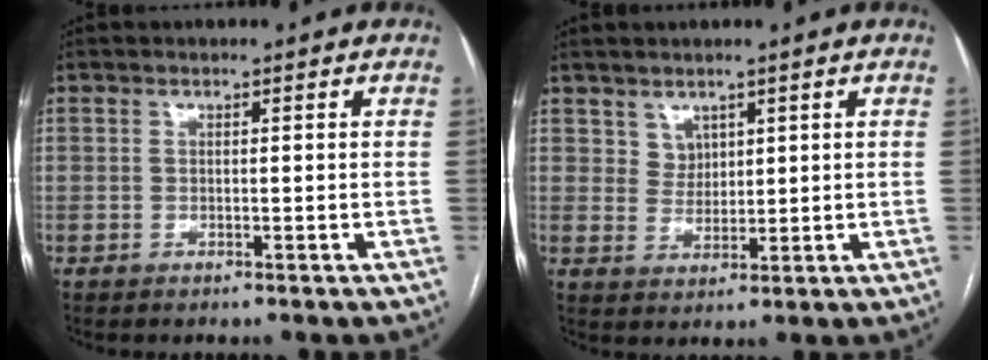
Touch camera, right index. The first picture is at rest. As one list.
[{"total": 1.6, "force": [1.2, 1.0, 0.3], "torque": [0.001, -0.001, 0.023]}]